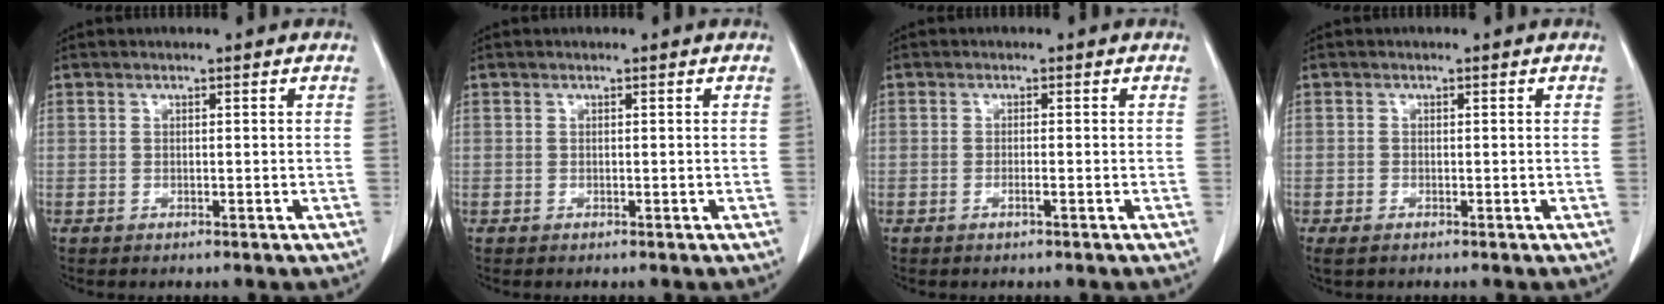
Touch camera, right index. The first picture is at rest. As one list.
[{"total": 0.0}, {"total": 1.1, "force": [-0.6, -0.1, 0.9], "torque": [-0.018, 0.001, -0.013]}, {"total": 1.6, "force": [-1.0, 0.7, 0.9], "torque": [-0.019, -0.003, -0.015]}]